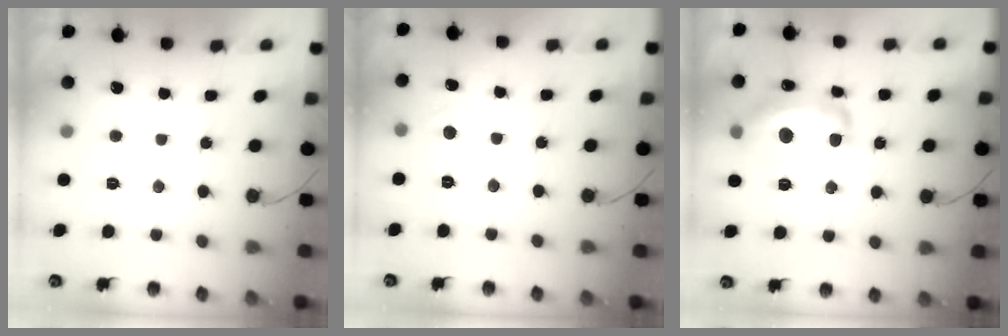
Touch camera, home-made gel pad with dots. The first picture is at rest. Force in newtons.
{"total": 2.5, "press": 2.4, "slide": 0.3}
{"total": 14.3, "press": 14.3, "slide": 1.3}